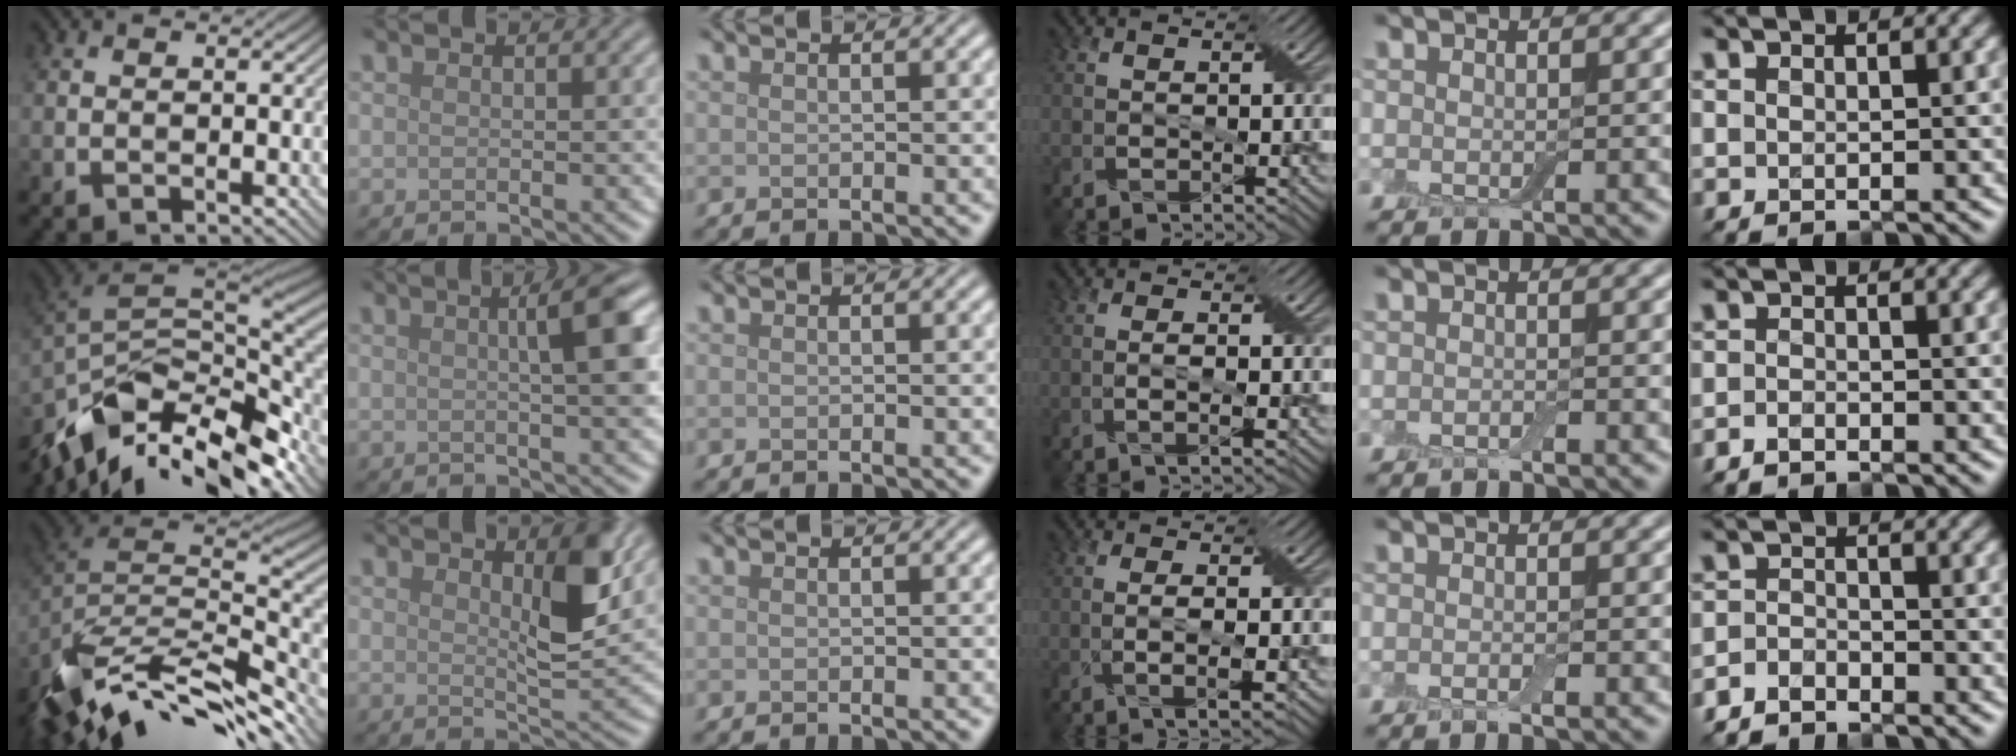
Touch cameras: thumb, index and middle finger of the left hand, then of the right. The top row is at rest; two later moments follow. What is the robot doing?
{"motion": "wrap", "object": "bandage"}